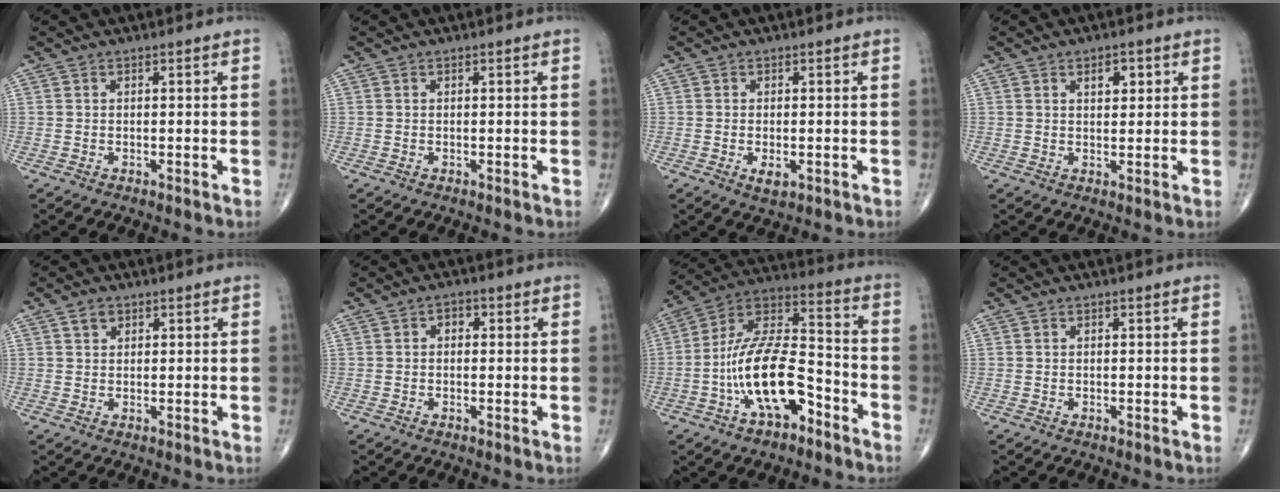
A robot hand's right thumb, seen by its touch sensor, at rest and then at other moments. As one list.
[{"total": 0.0}, {"total": 2.7, "force": [-0.8, 1.3, 2.2], "torque": [-0.034, -0.004, -0.010]}, {"total": 3.3, "force": [1.4, 1.9, 2.4], "torque": [-0.020, -0.005, 0.020]}, {"total": 2.1, "force": [1.1, 1.5, 0.9], "torque": [-0.007, -0.003, 0.016]}, {"total": 2.0, "force": [0.4, 1.4, 1.3], "torque": [-0.006, 0.007, -0.001]}, {"total": 17.3, "force": [-6.8, 8.0, 13.8], "torque": [-0.246, 0.062, -0.122]}, {"total": 0.0}]